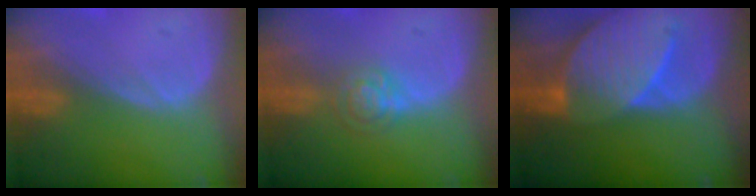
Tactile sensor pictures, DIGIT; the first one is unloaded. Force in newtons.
{"total": 4.0, "press": 3.6, "slide": 1.6}
{"total": 10.3, "press": 9.1, "slide": 4.9}